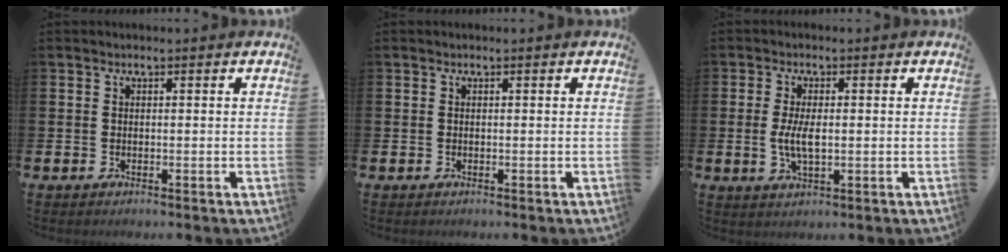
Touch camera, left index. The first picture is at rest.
{"total": 0.0}
{"total": 4.1, "force": [0.0, 1.7, 3.7], "torque": [-0.074, 0.001, -0.005]}